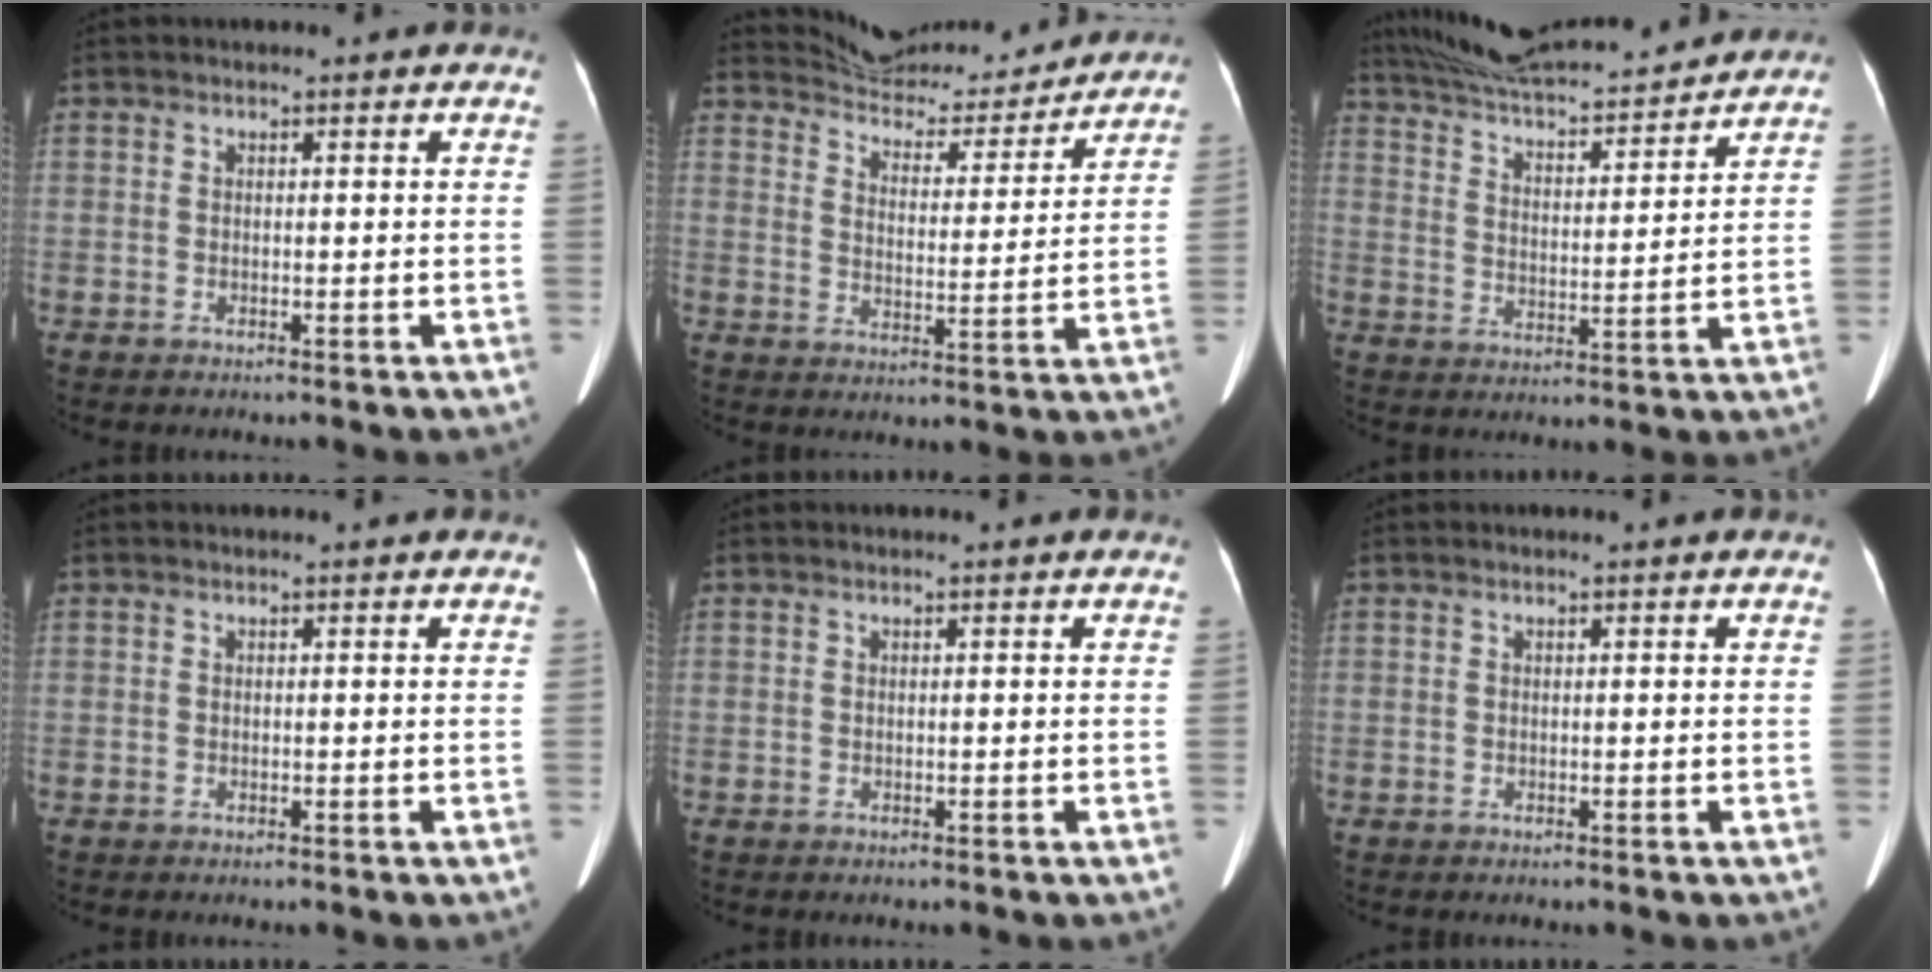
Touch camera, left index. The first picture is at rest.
{"total": 14.0, "force": [13.7, 2.2, 1.8], "torque": [-0.023, -0.002, 0.189]}
{"total": 19.1, "force": [17.9, 1.8, 6.4], "torque": [-0.111, 0.019, 0.272]}
{"total": 0.0}
{"total": 0.0}
{"total": 0.0}